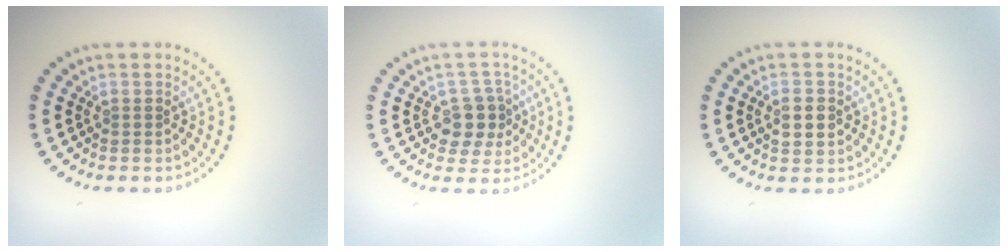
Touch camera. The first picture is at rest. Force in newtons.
{"total": 3.6, "press": 3.3, "slide": 1.3}
{"total": 2.7, "press": 2.7, "slide": 0.1}